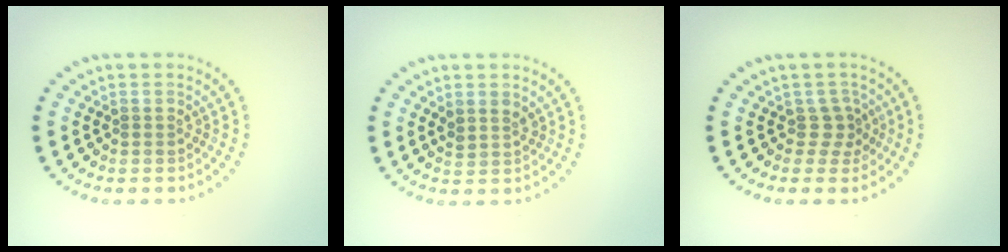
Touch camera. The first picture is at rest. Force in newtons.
{"total": 1.3, "press": 1.1, "slide": 0.7}
{"total": 1.9, "press": 1.2, "slide": 1.4}